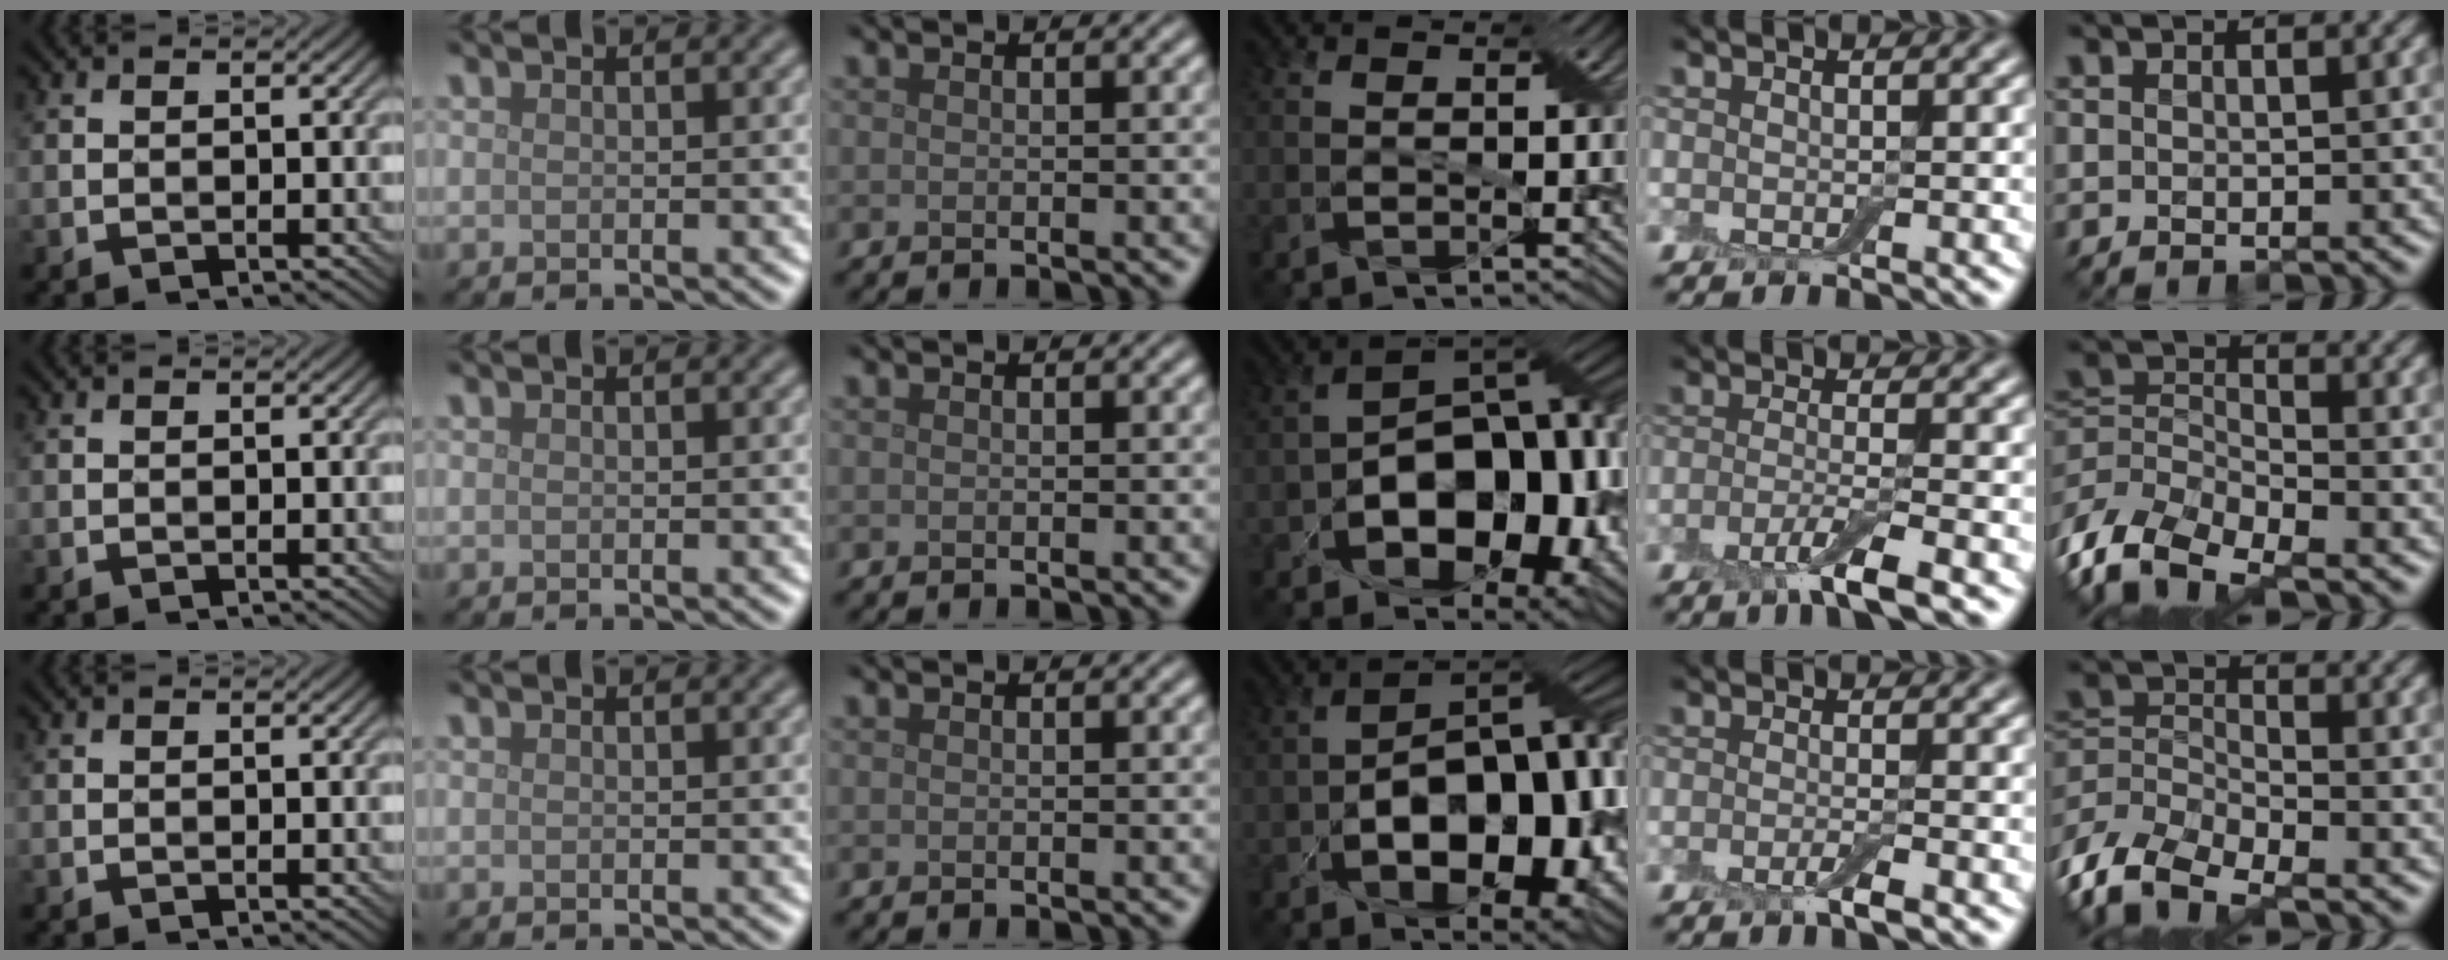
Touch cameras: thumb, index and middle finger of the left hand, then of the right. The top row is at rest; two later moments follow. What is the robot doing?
{"motion": "pour", "object": "bowl"}